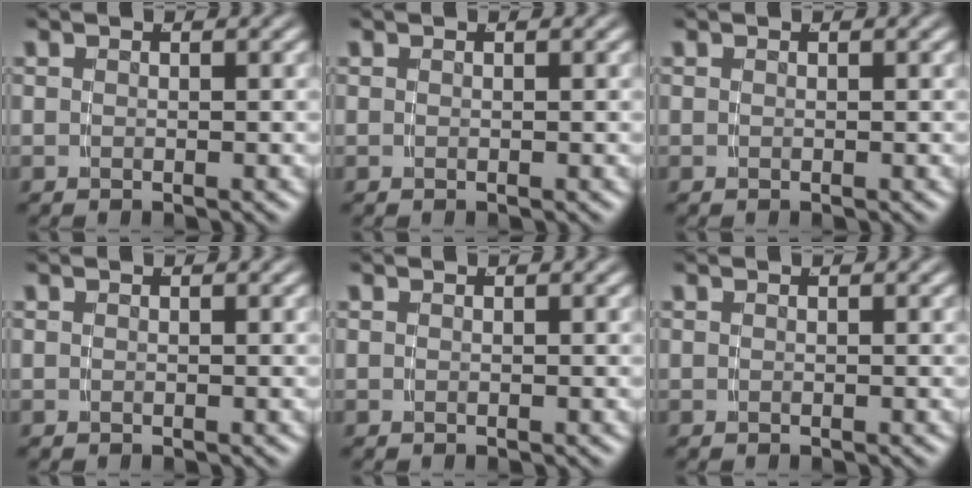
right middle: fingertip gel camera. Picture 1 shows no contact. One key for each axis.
{"total": 0.0}
{"total": 0.0}
{"total": 0.0}
{"total": 0.0}
{"total": 0.0}